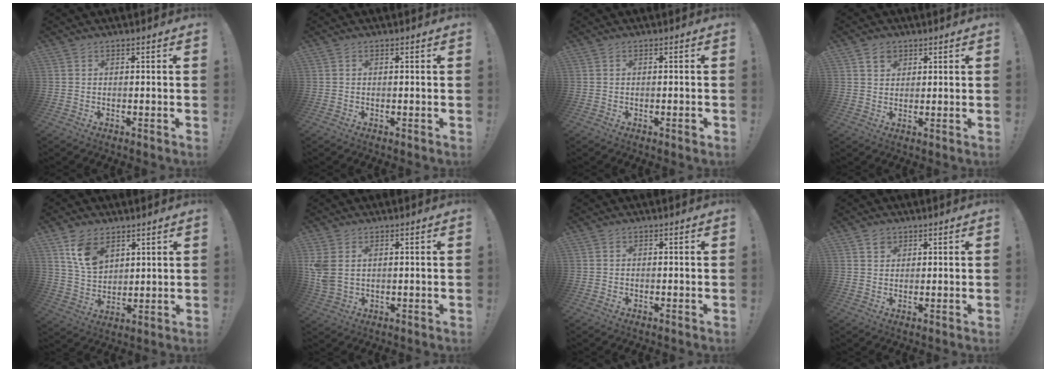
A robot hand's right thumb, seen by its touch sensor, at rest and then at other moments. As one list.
[{"total": 0.0}, {"total": 1.2, "force": [-0.7, 0.2, 1.0], "torque": [-0.014, 0.001, -0.011]}, {"total": 4.0, "force": [2.4, 3.0, 1.3], "torque": [-0.010, -0.008, 0.041]}, {"total": 10.9, "force": [6.0, 7.0, 5.7], "torque": [-0.098, -0.019, 0.118]}, {"total": 5.1, "force": [1.8, 3.5, 3.3], "torque": [-0.065, -0.010, 0.032]}, {"total": 0.8, "force": [-0.3, 0.7, 0.2], "torque": [-0.003, 0.002, -0.006]}, {"total": 2.5, "force": [1.6, 1.8, 0.3], "torque": [0.013, -0.011, 0.027]}]